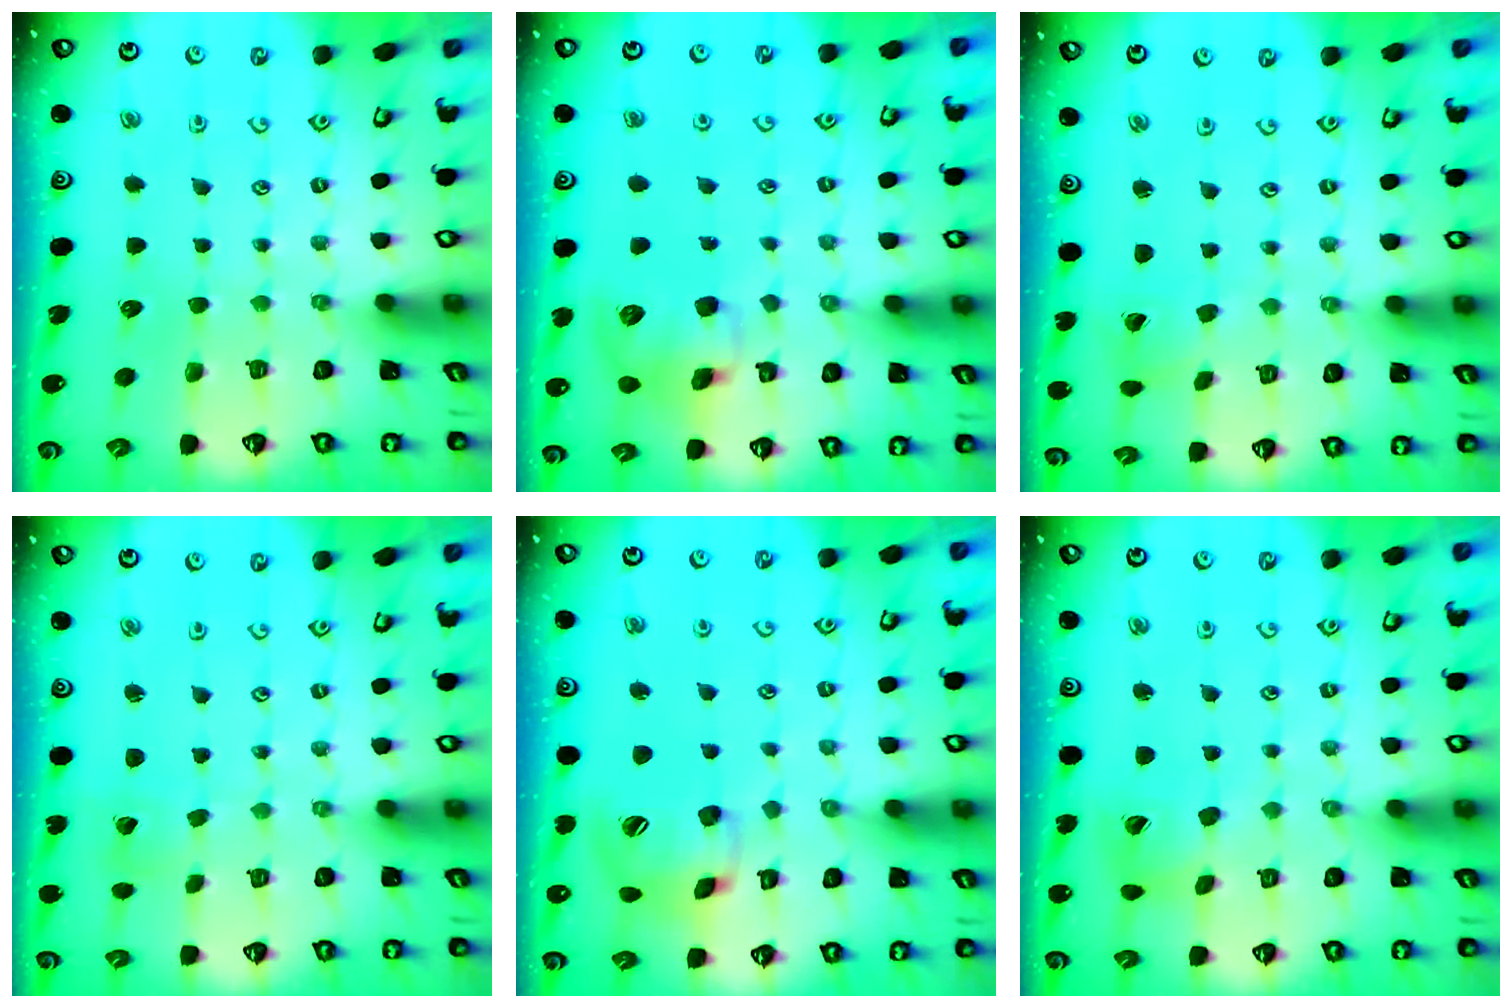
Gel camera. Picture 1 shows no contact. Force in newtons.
{"total": 10.7, "press": 10.5, "slide": 1.6}
{"total": 2.9, "press": 2.9, "slide": 0.3}
{"total": 1.5, "press": 1.5, "slide": 0.2}
{"total": 15.8, "press": 15.6, "slide": 2.4}
{"total": 8.8, "press": 8.8, "slide": 1.1}